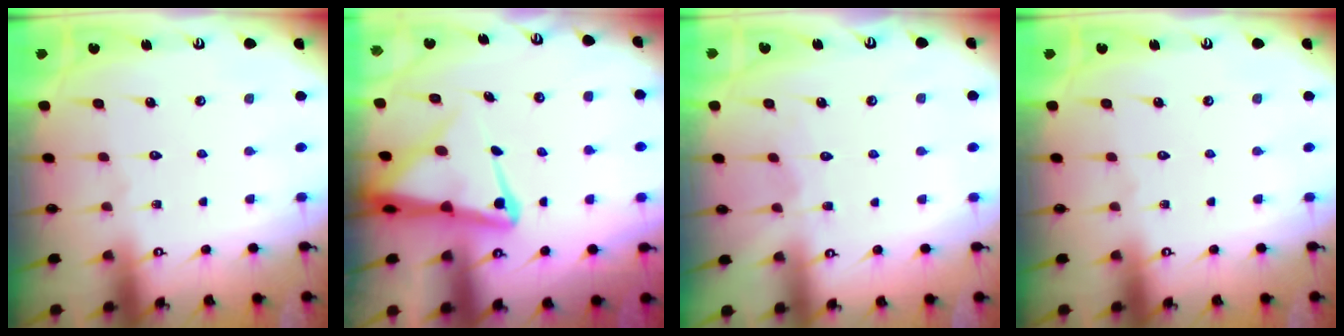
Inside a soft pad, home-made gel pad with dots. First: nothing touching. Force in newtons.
{"total": 7.0, "press": 7.0, "slide": 0.8}
{"total": 4.2, "press": 4.2, "slide": 0.3}
{"total": 0.0}